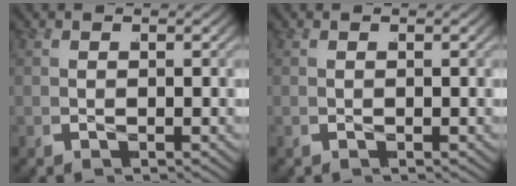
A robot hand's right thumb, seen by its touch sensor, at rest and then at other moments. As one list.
[{"total": 0.0}]